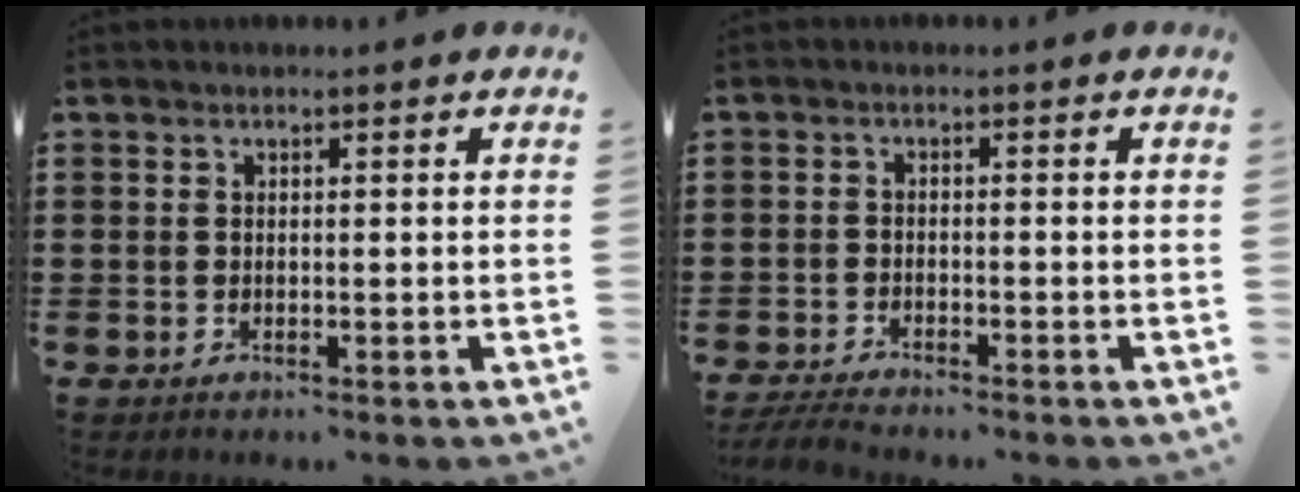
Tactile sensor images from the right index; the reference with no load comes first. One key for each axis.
{"total": 3.0, "fx": -2.9, "fy": 0.1, "fz": 0.5, "tx": -0.023, "ty": -0.006, "tz": -0.065}